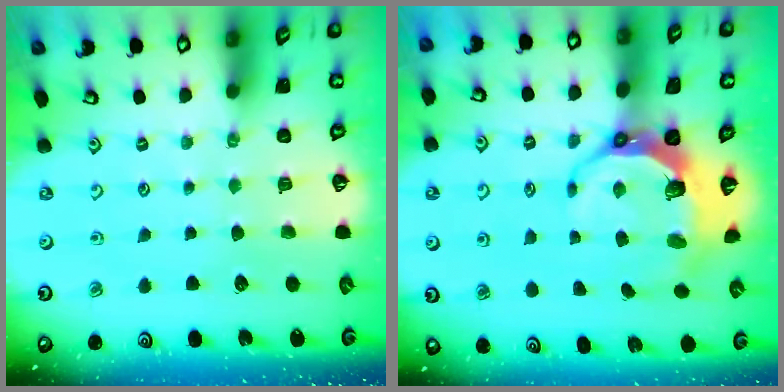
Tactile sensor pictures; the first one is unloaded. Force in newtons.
{"total": 9.5, "press": 8.1, "slide": 5.0}